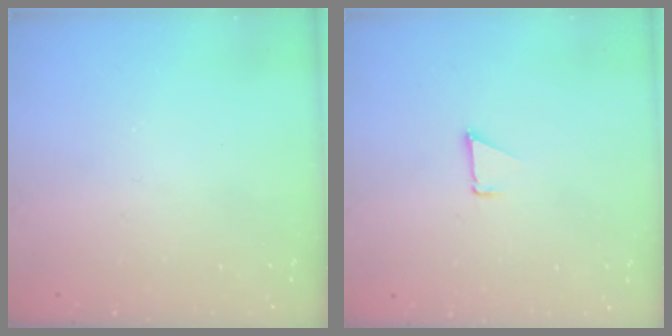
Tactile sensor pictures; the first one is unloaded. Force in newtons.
{"total": 0.7, "press": 0.7, "slide": 0.1}